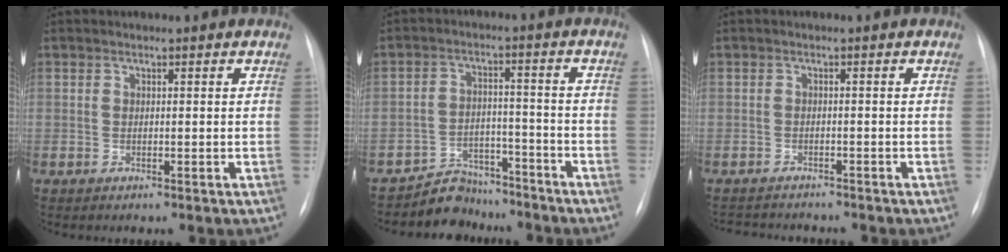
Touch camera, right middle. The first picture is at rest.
{"total": 6.8, "force": [-6.1, 3.0, -0.4], "torque": [0.016, 0.031, -0.098]}
{"total": 6.5, "force": [-6.3, 1.1, 1.1], "torque": [-0.019, 0.005, -0.093]}